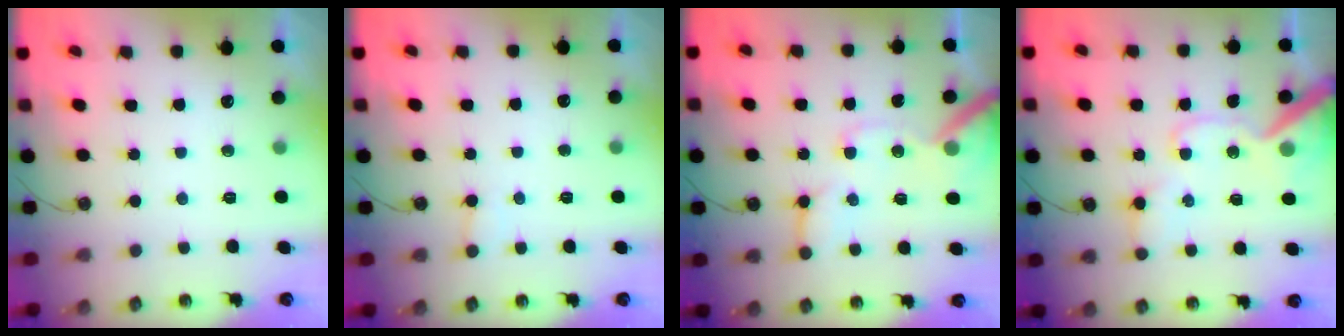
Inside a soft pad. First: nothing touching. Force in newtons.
{"total": 3.8, "press": 3.8, "slide": 0.3}
{"total": 13.2, "press": 13.1, "slide": 1.9}
{"total": 15.5, "press": 15.3, "slide": 2.1}